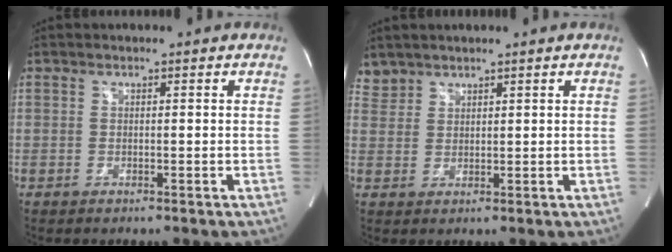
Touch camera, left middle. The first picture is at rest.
{"total": 2.6, "force": [2.4, 1.0, -0.4], "torque": [0.007, 0.012, 0.050]}